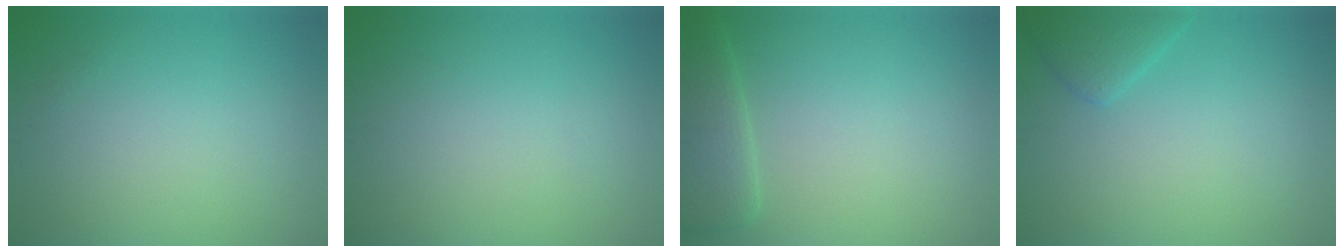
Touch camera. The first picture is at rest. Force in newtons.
{"total": 0.0}
{"total": 3.8, "press": 3.7, "slide": 0.6}
{"total": 2.2, "press": 2.2, "slide": 0.1}